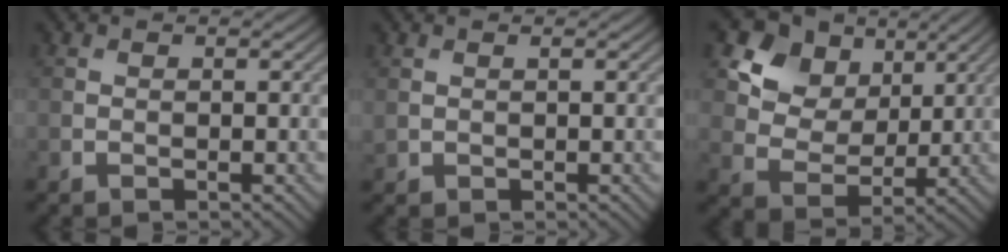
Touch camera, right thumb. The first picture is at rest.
{"total": 0.6, "force": [0.3, 0.3, 0.4], "torque": [-0.013, -0.001, 0.010]}
{"total": 11.2, "force": [5.9, 8.0, 5.2], "torque": [-0.127, 0.000, 0.107]}